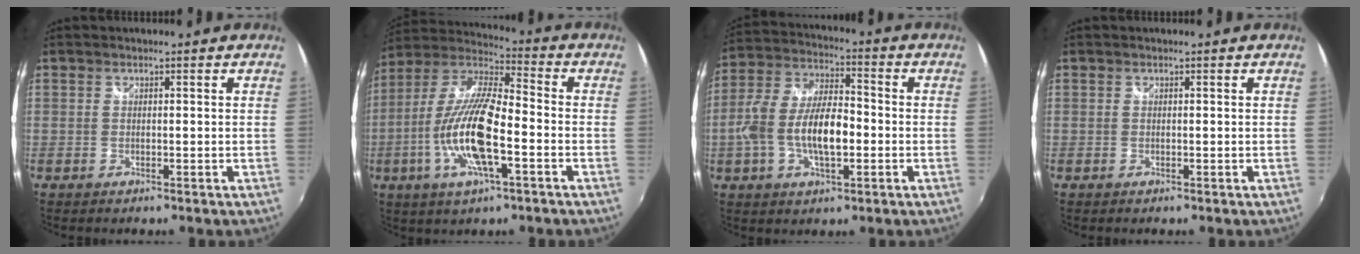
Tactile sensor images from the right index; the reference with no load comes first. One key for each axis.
{"total": 17.1, "fx": -5.0, "fy": 4.8, "fz": 15.6, "tx": -0.313, "ty": -0.010, "tz": -0.100}
{"total": 13.3, "fx": -2.6, "fy": 5.6, "fz": 11.8, "tx": -0.235, "ty": 0.003, "tz": -0.046}
{"total": 0.0}